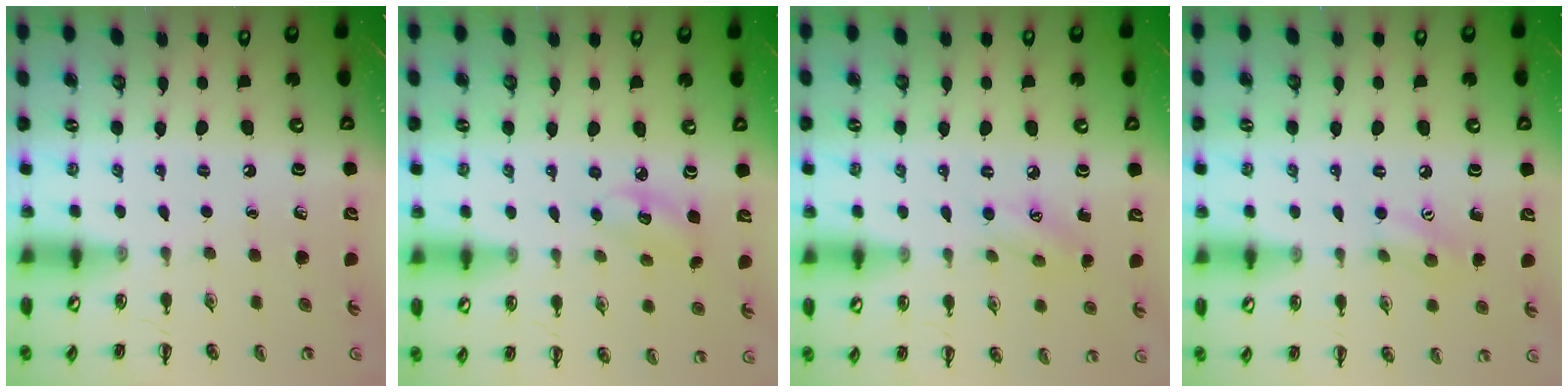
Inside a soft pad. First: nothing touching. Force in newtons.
{"total": 3.9, "press": 3.8, "slide": 0.8}
{"total": 5.7, "press": 5.6, "slide": 1.2}
{"total": 7.7, "press": 7.5, "slide": 1.5}